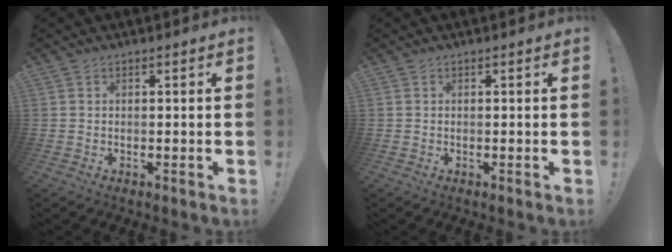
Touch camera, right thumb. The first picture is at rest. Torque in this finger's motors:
{"motor_torque": [0.00, 0.00, 0.00, 0.00, 0.00]}